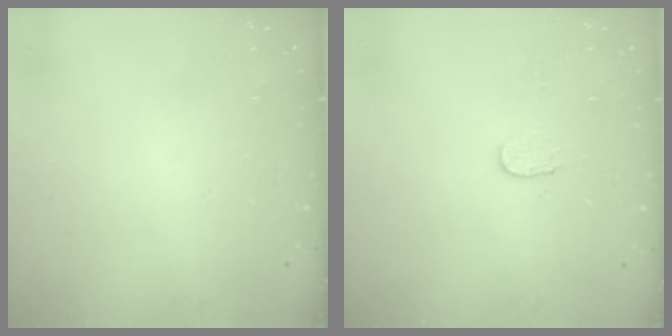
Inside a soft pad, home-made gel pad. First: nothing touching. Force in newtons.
{"total": 3.2, "press": 3.2, "slide": 0.3}